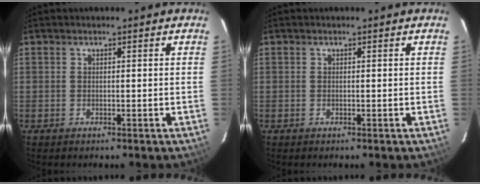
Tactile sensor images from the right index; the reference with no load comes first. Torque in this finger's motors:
{"motor_torque": [0.03, -0.03, 0.01, 0.00]}